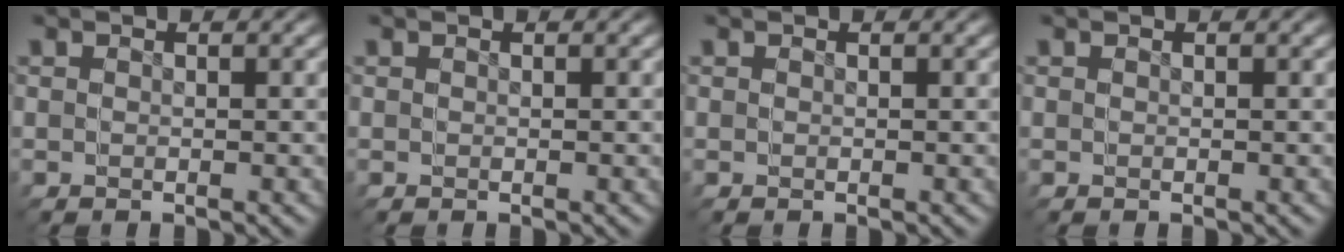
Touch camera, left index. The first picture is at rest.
{"total": 0.0}
{"total": 0.0}
{"total": 0.0}